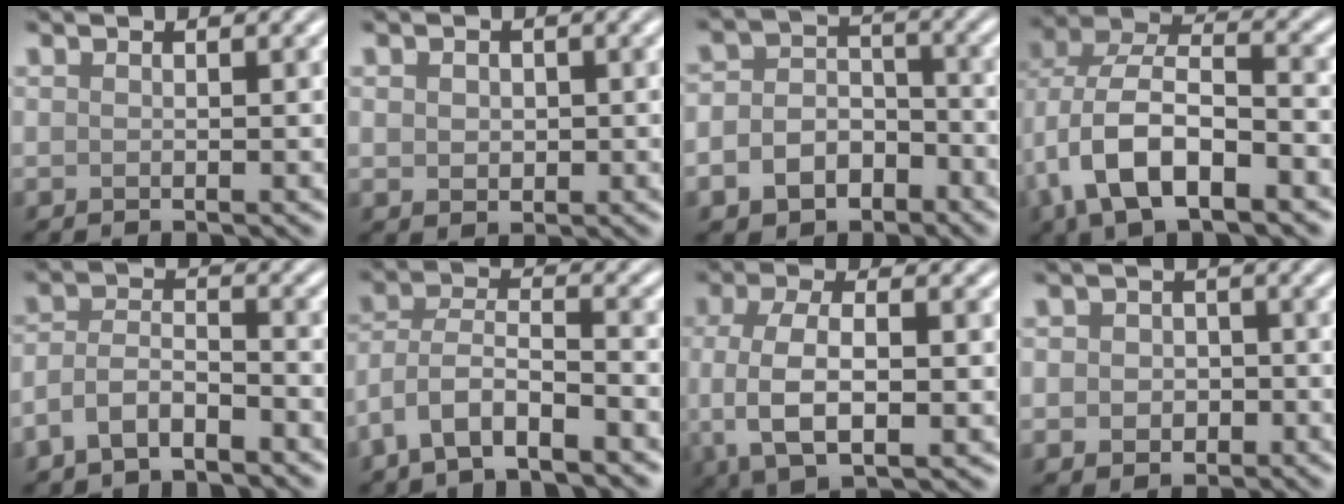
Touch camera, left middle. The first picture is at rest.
{"total": 1.5, "force": [0.3, 1.3, 0.7], "torque": [-0.012, -0.003, 0.004]}
{"total": 5.4, "force": [-2.6, 3.9, 2.7], "torque": [-0.030, -0.001, -0.046]}
{"total": 10.1, "force": [-3.3, 5.6, 7.8], "torque": [-0.154, 0.004, -0.063]}
{"total": 3.6, "force": [-2.4, 1.6, 2.1], "torque": [-0.043, 0.007, -0.054]}
{"total": 5.0, "force": [-3.3, 1.8, 3.4], "torque": [-0.067, 0.003, -0.072]}
{"total": 7.0, "force": [-0.6, 3.2, 6.1], "torque": [-0.122, -0.006, -0.013]}
{"total": 3.1, "force": [-0.3, 2.7, 1.5], "torque": [-0.003, -0.001, -0.022]}